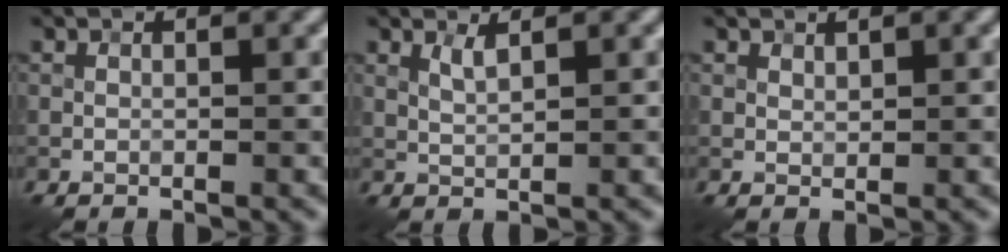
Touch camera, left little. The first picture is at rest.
{"total": 1.3, "force": [0.8, 0.2, 1.0], "torque": [-0.025, 0.001, 0.015]}
{"total": 0.7, "force": [0.7, 0.2, 0.1], "torque": [-0.004, 0.000, 0.014]}